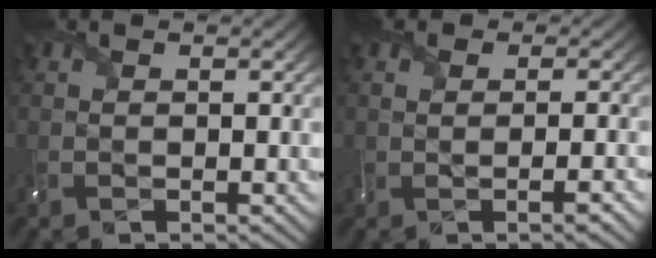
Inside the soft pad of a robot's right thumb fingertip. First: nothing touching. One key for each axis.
{"total": 2.2, "fx": 0.2, "fy": 1.0, "fz": 1.9, "tx": -0.027, "ty": 0.012, "tz": -0.014}